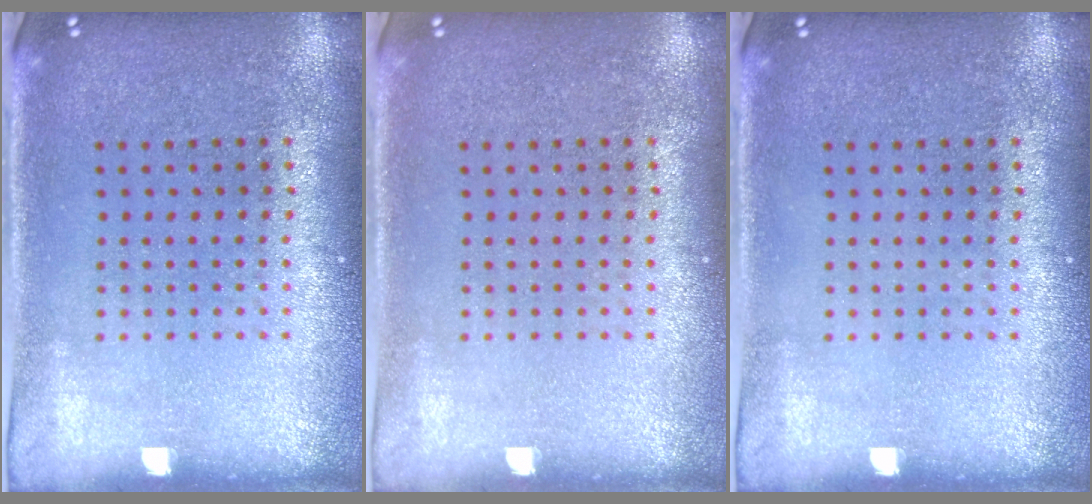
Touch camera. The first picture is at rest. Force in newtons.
{"total": 0.0}
{"total": 0.0}